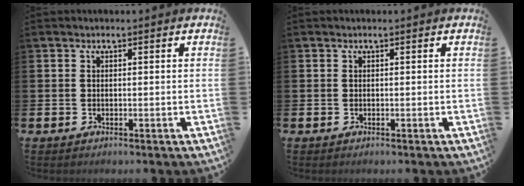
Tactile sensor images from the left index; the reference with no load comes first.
{"total": 0.0}